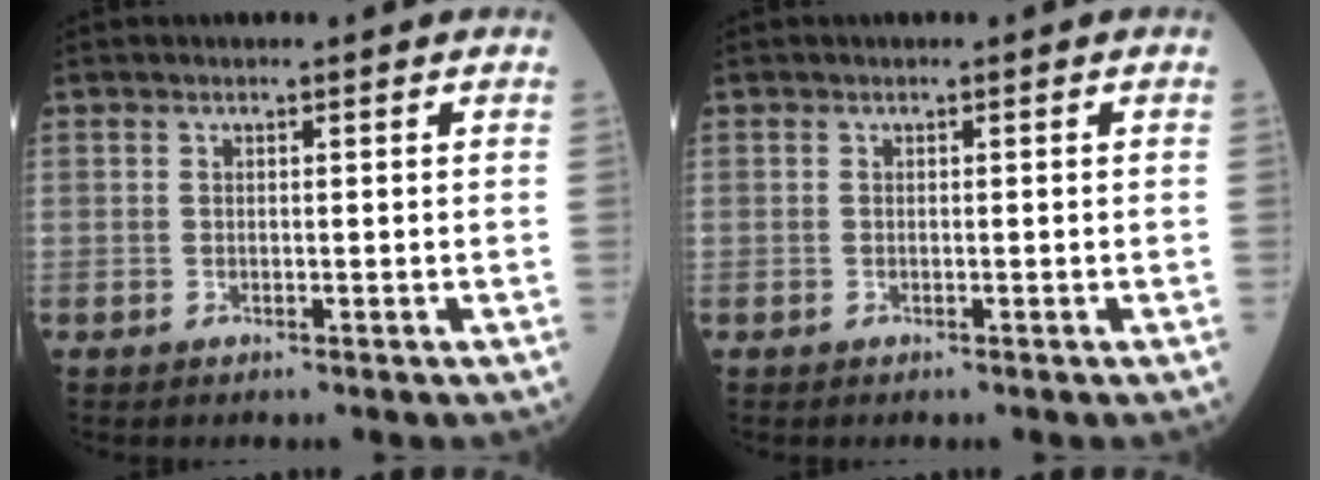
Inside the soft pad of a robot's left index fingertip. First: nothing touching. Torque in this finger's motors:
{"motor_torque": [0.00, 0.00, 0.01, 0.00]}